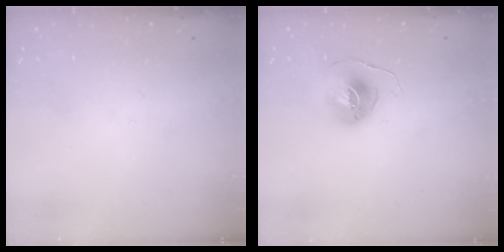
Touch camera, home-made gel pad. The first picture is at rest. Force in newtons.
{"total": 7.8, "press": 7.8, "slide": 0.1}